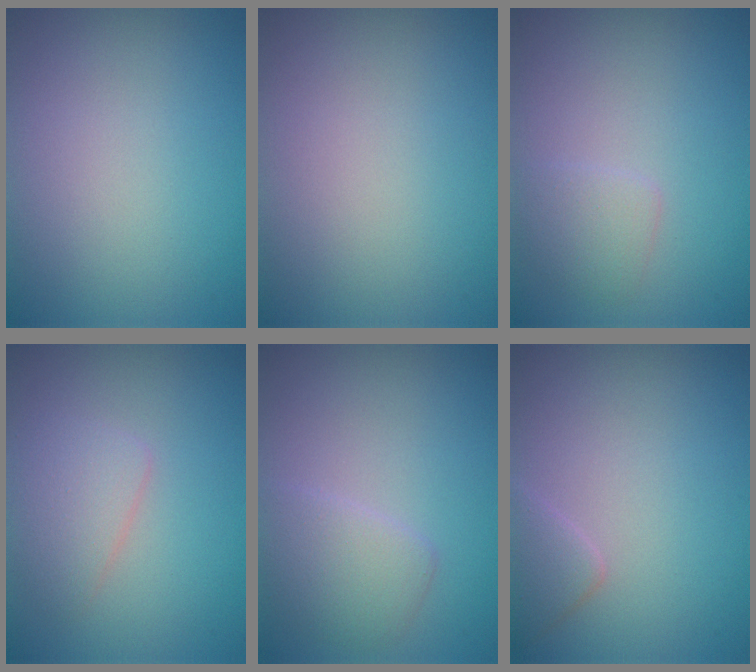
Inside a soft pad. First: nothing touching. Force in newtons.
{"total": 0.0}
{"total": 1.5, "press": 1.5, "slide": 0.1}
{"total": 2.4, "press": 2.4, "slide": 0.1}
{"total": 2.6, "press": 2.6, "slide": 0.3}
{"total": 1.7, "press": 1.7, "slide": 0.1}